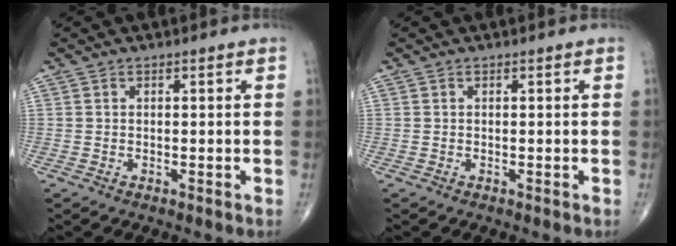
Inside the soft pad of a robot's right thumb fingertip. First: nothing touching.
{"total": 0.0}